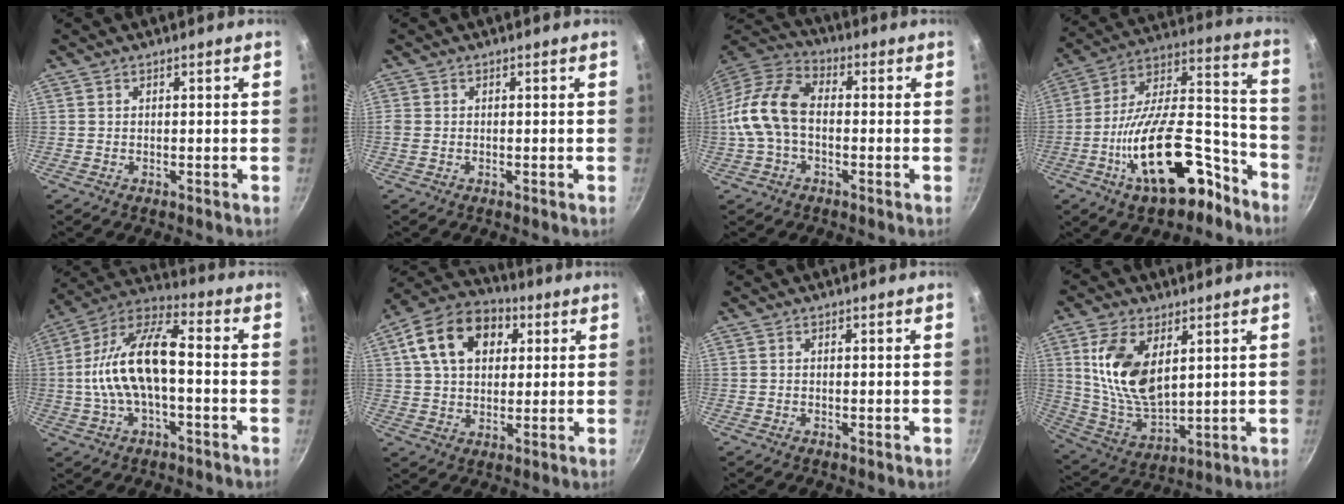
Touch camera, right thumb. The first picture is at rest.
{"total": 1.1, "force": [-0.2, 0.9, 0.6], "torque": [-0.012, 0.002, -0.005]}
{"total": 13.2, "force": [-1.2, 8.4, 10.1], "torque": [-0.185, 0.040, -0.040]}
{"total": 23.8, "force": [-12.0, 11.0, 17.3], "torque": [-0.235, 0.095, -0.189]}
{"total": 15.9, "force": [-1.3, 7.1, 14.2], "torque": [-0.254, 0.041, -0.038]}
{"total": 15.6, "force": [4.9, 10.9, 10.1], "torque": [-0.155, 0.017, 0.069]}
{"total": 0.0}
{"total": 14.7, "force": [4.6, 8.0, 11.5], "torque": [-0.209, -0.031, 0.101]}